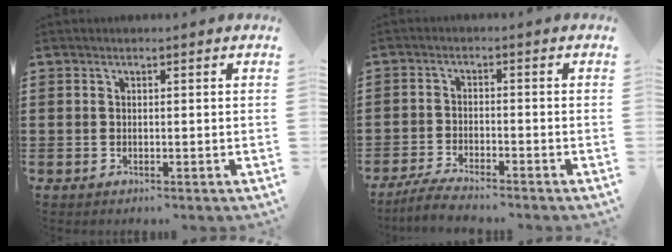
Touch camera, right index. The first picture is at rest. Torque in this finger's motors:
{"motor_torque": [0.78, 0.84, 0.21, 0.05]}